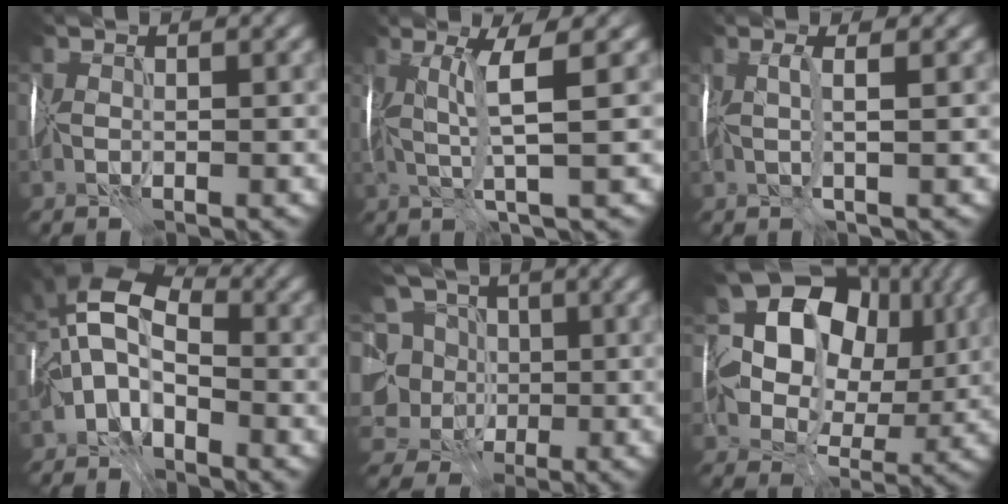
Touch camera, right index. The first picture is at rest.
{"total": 4.1, "force": [0.8, 0.2, 4.0], "torque": [-0.085, 0.009, 0.020]}
{"total": 1.8, "force": [0.4, 0.1, 1.8], "torque": [-0.031, 0.006, 0.007]}
{"total": 7.5, "force": [-1.3, 4.6, 5.8], "torque": [-0.106, 0.027, -0.037]}
{"total": 10.9, "force": [0.2, 9.9, 4.4], "torque": [-0.116, 0.039, -0.025]}
{"total": 11.8, "force": [2.3, 9.4, 6.8], "torque": [-0.086, 0.020, 0.027]}